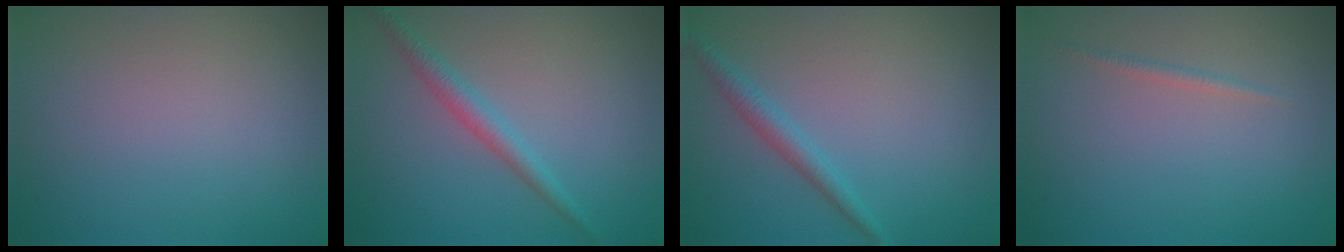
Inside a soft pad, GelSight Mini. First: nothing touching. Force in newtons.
{"total": 2.2, "press": 2.2, "slide": 0.1}
{"total": 1.9, "press": 1.9, "slide": 0.0}
{"total": 0.7, "press": 0.7, "slide": 0.0}